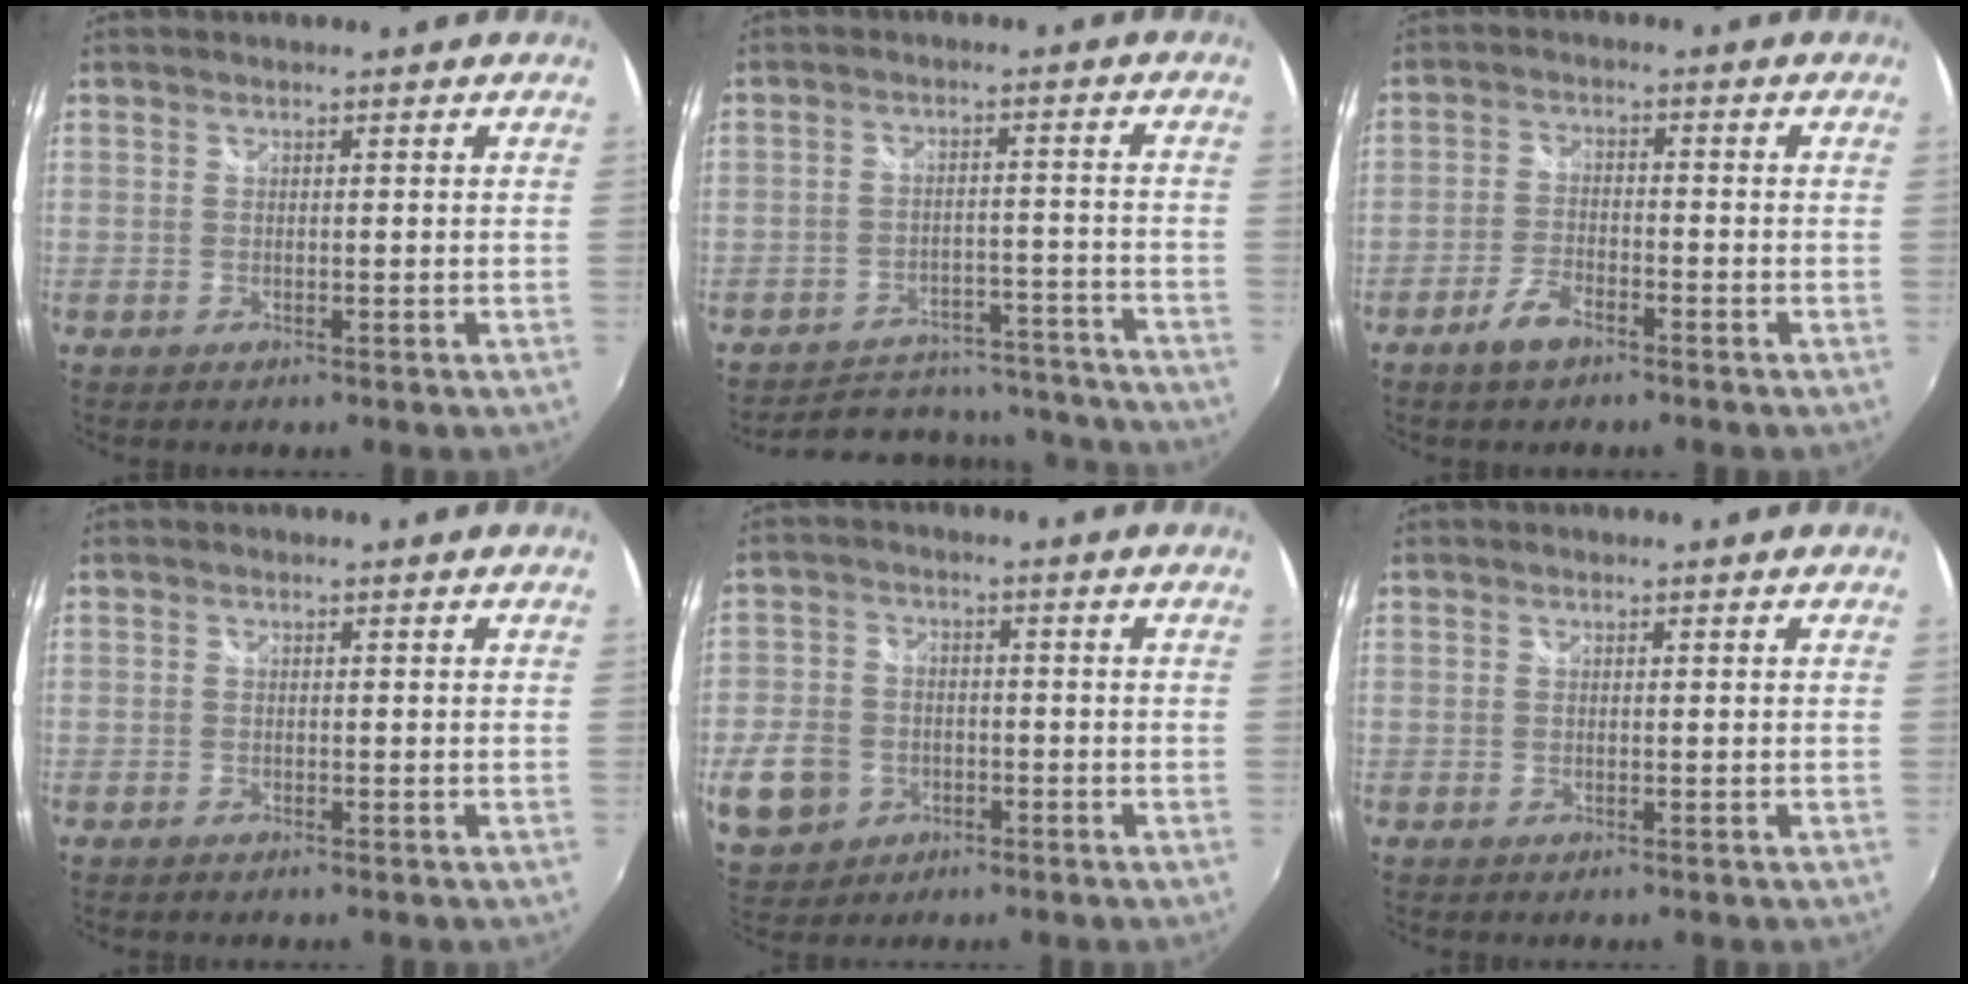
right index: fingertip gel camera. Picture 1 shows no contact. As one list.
[{"total": 18.5, "force": [-16.7, 6.6, 4.4], "torque": [-0.093, 0.042, -0.198]}, {"total": 4.9, "force": [-3.5, 2.0, 2.8], "torque": [-0.070, 0.000, -0.066]}, {"total": 0.6, "force": [-0.5, 0.3, 0.1], "torque": [-0.003, -0.003, -0.012]}, {"total": 11.2, "force": [-3.7, 9.4, 5.0], "torque": [-0.136, 0.011, -0.059]}, {"total": 0.0}]